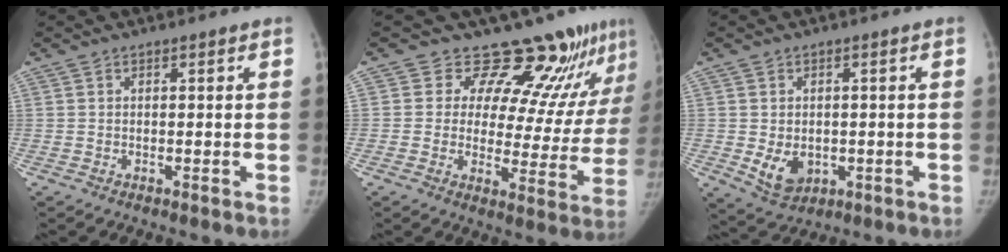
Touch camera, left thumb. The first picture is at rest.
{"total": 16.2, "force": [13.9, 5.6, 6.1], "torque": [-0.022, -0.102, 0.170]}
{"total": 5.9, "force": [-0.9, 4.4, 3.8], "torque": [-0.045, -0.010, 0.002]}